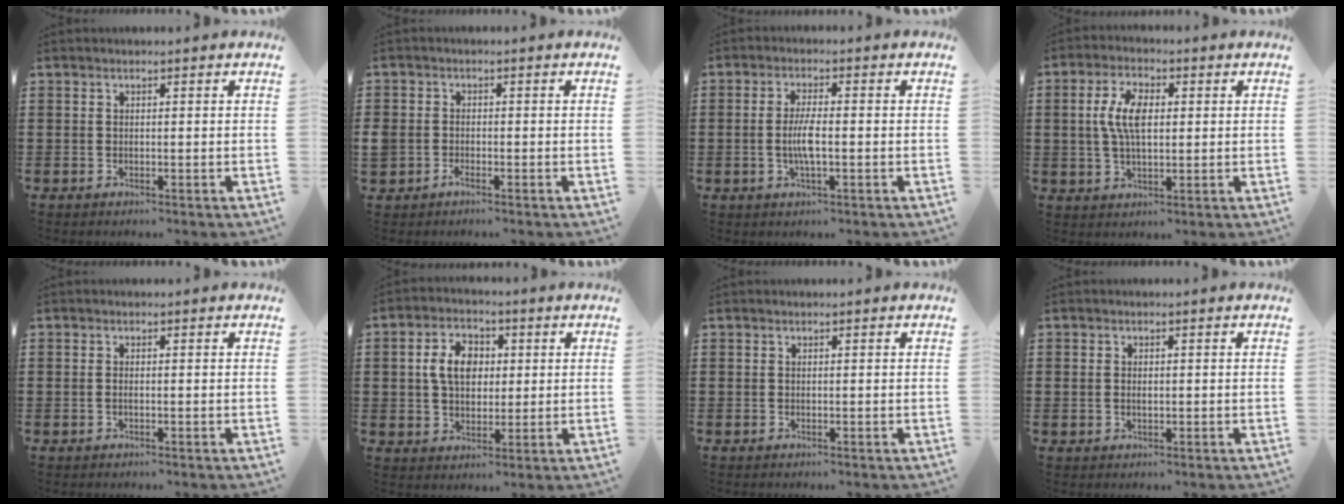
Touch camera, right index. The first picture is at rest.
{"total": 1.6, "force": [-1.0, 1.1, 0.7], "torque": [-0.024, -0.003, -0.022]}
{"total": 4.6, "force": [-0.8, 1.1, 4.4], "torque": [-0.099, -0.007, -0.022]}
{"total": 6.7, "force": [0.9, 3.2, 5.8], "torque": [-0.123, 0.013, 0.011]}
{"total": 0.6, "force": [-0.1, 0.2, 0.5], "torque": [-0.013, -0.003, -0.002]}
{"total": 6.7, "force": [1.1, 4.7, 4.6], "torque": [-0.101, 0.015, 0.013]}
{"total": 0.0}
{"total": 1.3, "force": [0.0, 0.8, 1.0], "torque": [-0.022, 0.007, -0.002]}